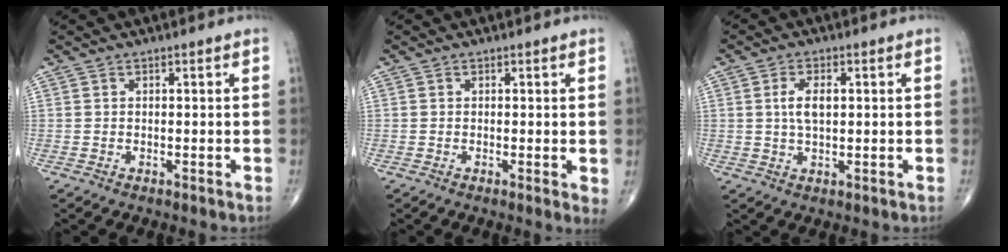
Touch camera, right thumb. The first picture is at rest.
{"total": 2.1, "force": [0.1, 0.5, 2.0], "torque": [-0.031, -0.008, -0.002]}
{"total": 4.5, "force": [0.8, 2.2, 3.8], "torque": [-0.075, 0.002, 0.016]}